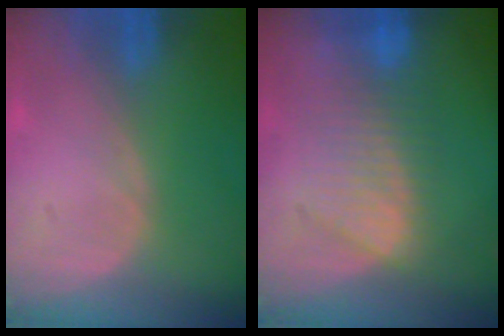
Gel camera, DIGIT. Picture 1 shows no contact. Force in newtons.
{"total": 7.6, "press": 7.4, "slide": 1.8}